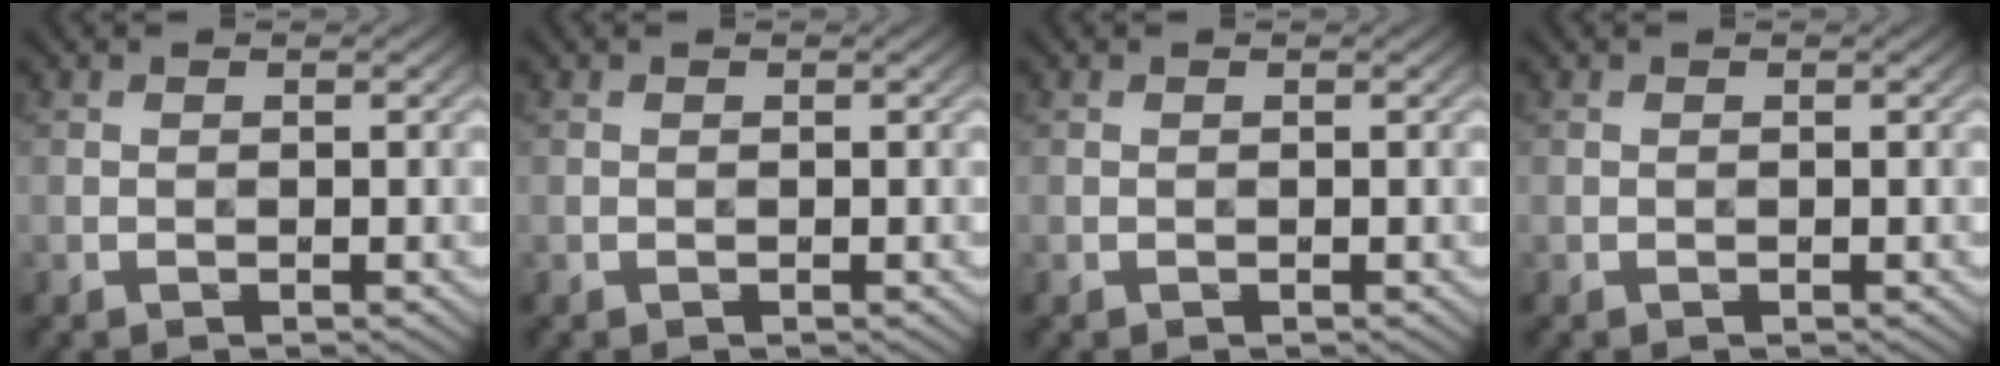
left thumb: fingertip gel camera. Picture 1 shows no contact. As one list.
[{"total": 0.0}, {"total": 0.0}, {"total": 0.0}]